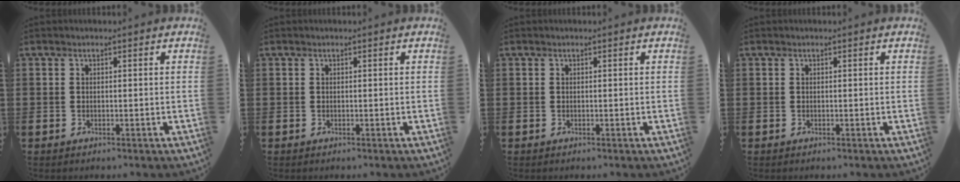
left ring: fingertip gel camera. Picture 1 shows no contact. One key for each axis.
{"total": 0.0}
{"total": 0.0}
{"total": 0.0}